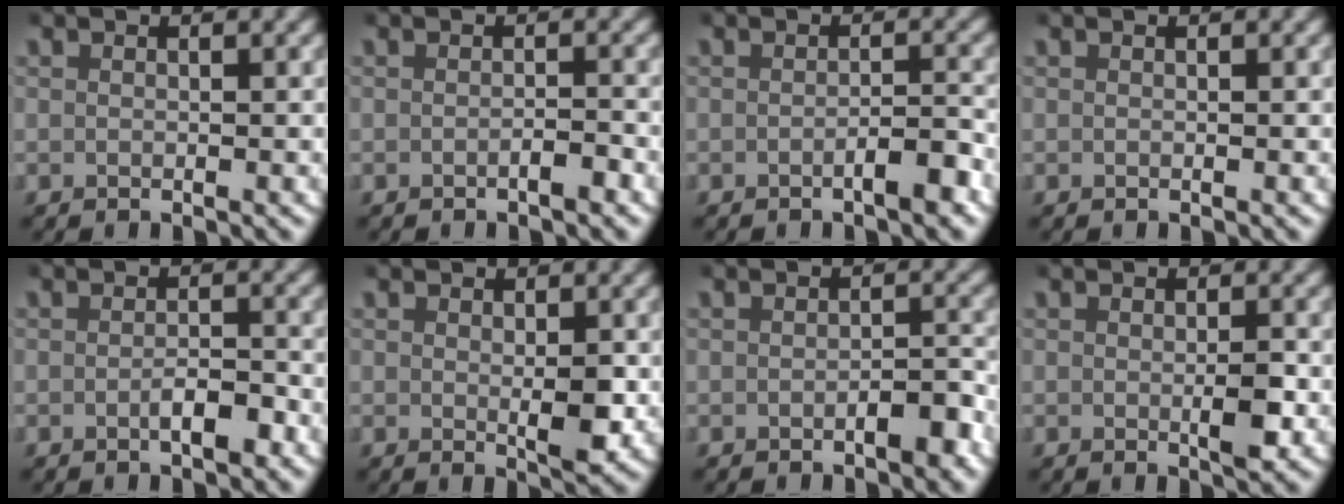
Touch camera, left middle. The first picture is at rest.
{"total": 0.9, "force": [-0.7, 0.1, 0.6], "torque": [-0.006, 0.003, -0.015]}
{"total": 1.9, "force": [-1.2, 0.4, 1.5], "torque": [-0.017, 0.002, -0.024]}
{"total": 0.0}
{"total": 1.9, "force": [-1.1, 0.6, 1.4], "torque": [-0.018, 0.001, -0.022]}
{"total": 2.5, "force": [0.1, 0.9, 2.4], "torque": [-0.034, -0.013, 0.004]}
{"total": 1.9, "force": [-1.0, 0.8, 1.4], "torque": [-0.017, 0.003, -0.019]}
{"total": 1.8, "force": [-0.2, 0.6, 1.7], "torque": [-0.023, -0.005, -0.003]}